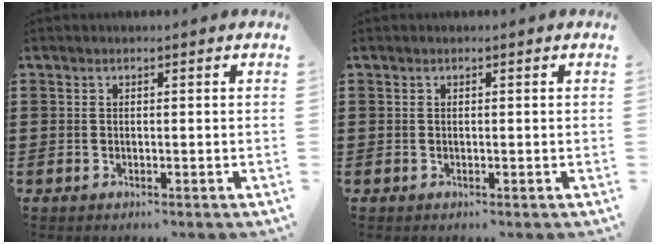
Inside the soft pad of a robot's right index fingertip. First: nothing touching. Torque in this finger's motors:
{"motor_torque": [0.67, 0.69, 0.00, -0.01]}